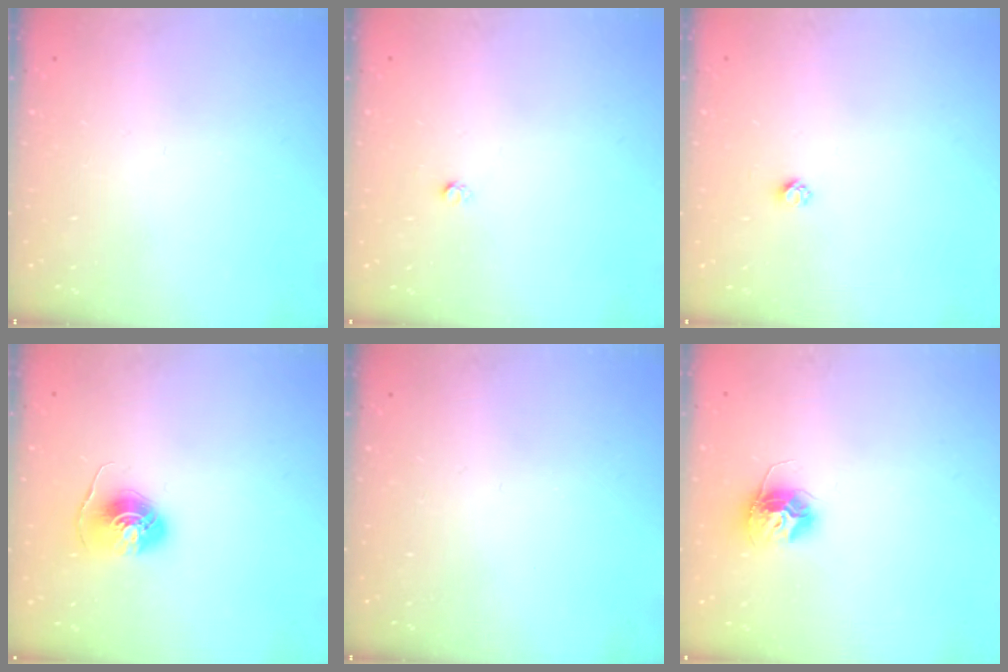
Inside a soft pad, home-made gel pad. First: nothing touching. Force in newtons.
{"total": 1.6, "press": 1.5, "slide": 0.1}
{"total": 2.3, "press": 2.3, "slide": 0.2}
{"total": 7.1, "press": 7.1, "slide": 0.4}
{"total": 0.0}
{"total": 11.4, "press": 11.4, "slide": 0.9}